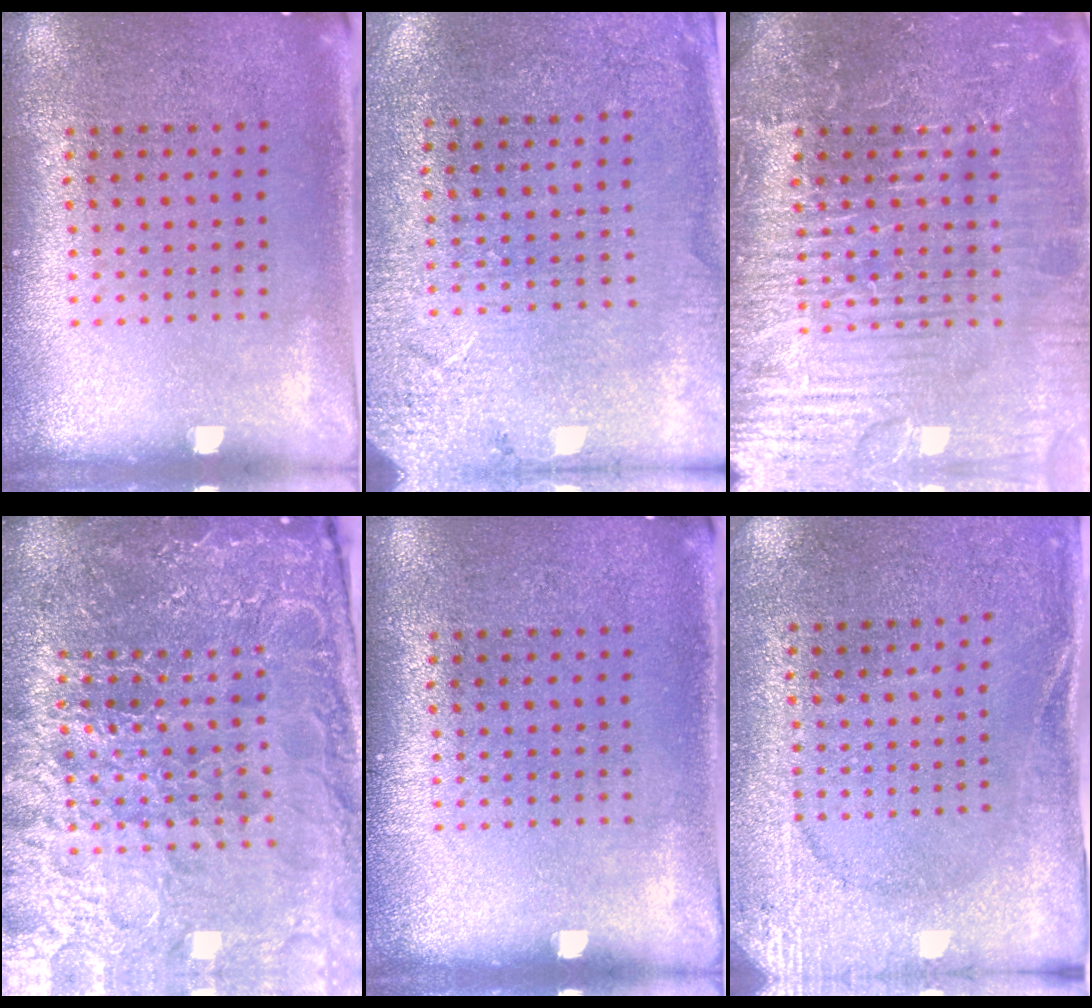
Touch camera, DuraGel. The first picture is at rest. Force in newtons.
{"total": 2.6, "press": 2.5, "slide": 0.5}
{"total": 7.5, "press": 7.4, "slide": 0.9}
{"total": 6.0, "press": 5.3, "slide": 2.7}
{"total": 0.0}
{"total": 2.6, "press": 2.5, "slide": 0.7}